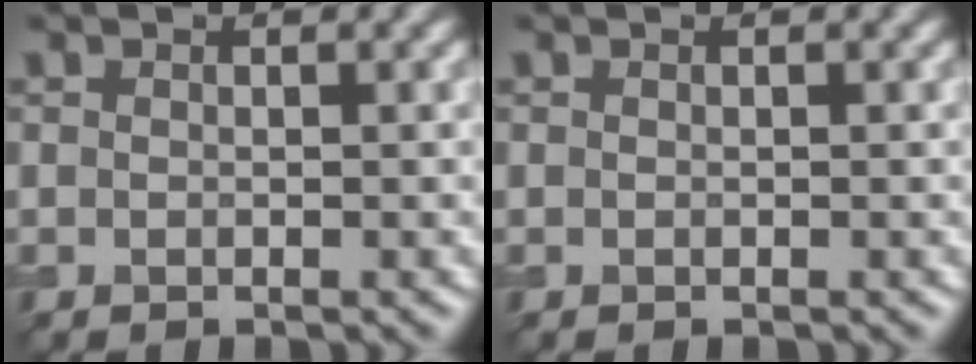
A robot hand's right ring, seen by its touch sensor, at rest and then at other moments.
{"total": 0.0}